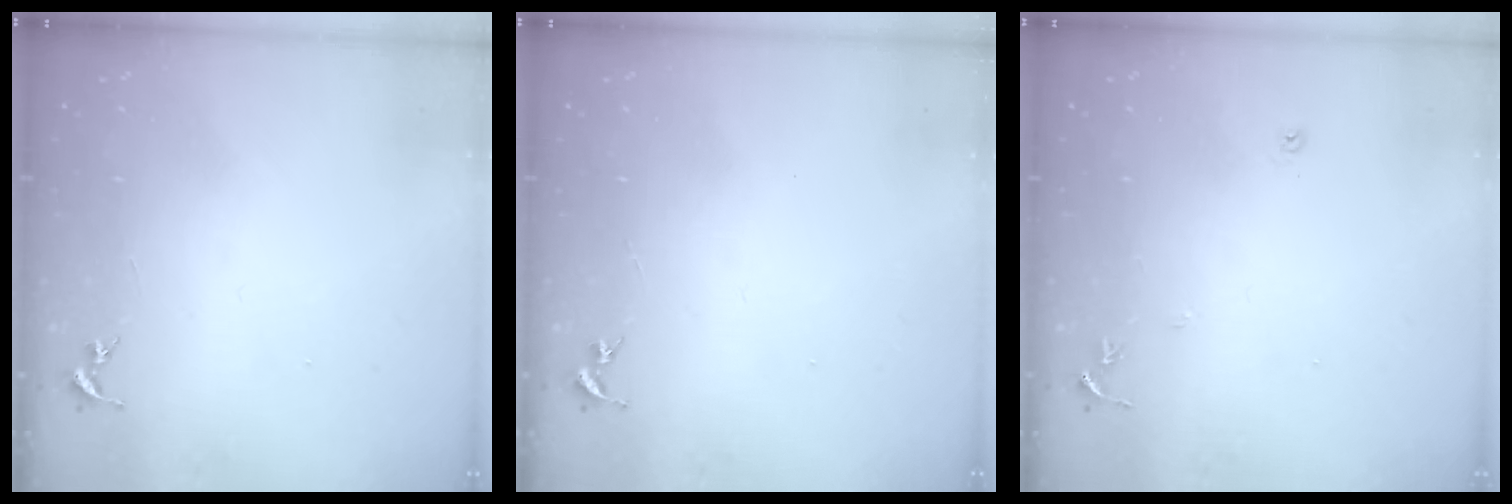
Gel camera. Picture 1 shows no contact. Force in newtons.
{"total": 0.0}
{"total": 4.6, "press": 4.6, "slide": 0.5}